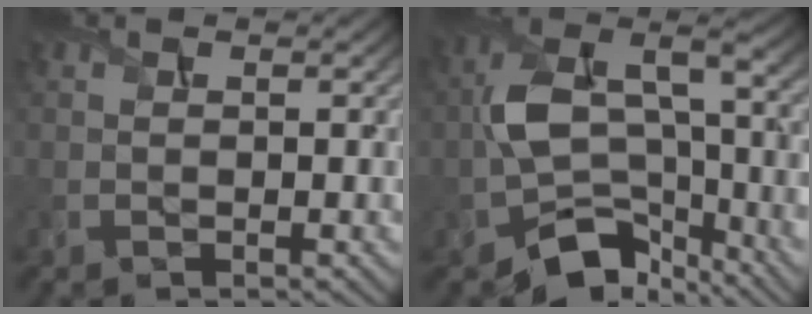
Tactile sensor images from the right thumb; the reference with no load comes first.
{"total": 11.4, "force": [-4.3, 6.4, 8.4], "torque": [-0.146, -0.006, -0.077]}